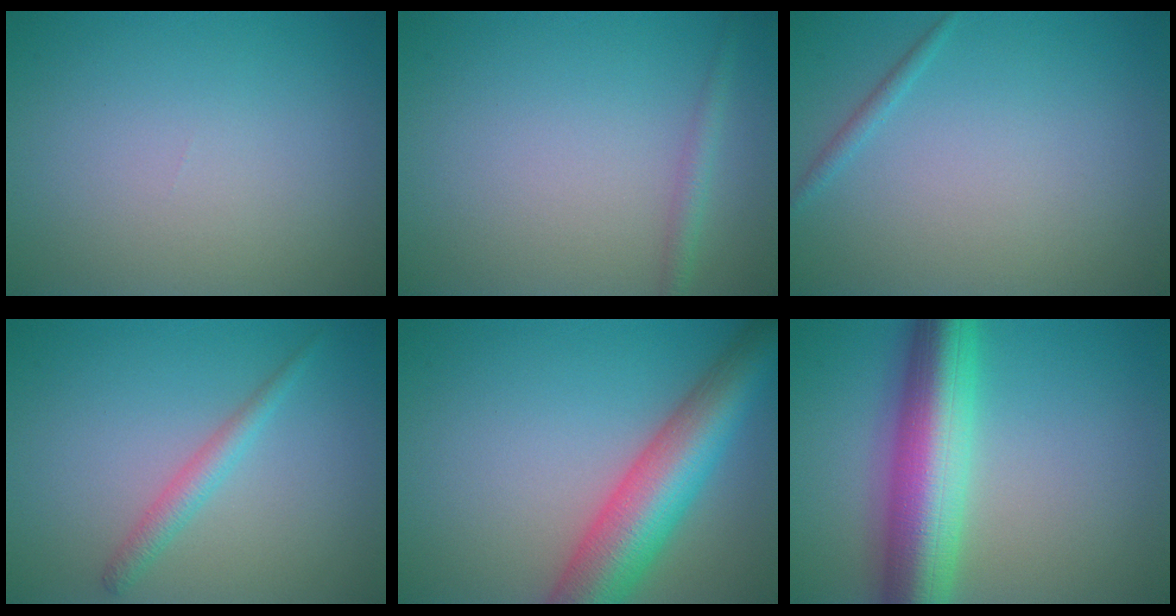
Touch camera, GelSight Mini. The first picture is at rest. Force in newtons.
{"total": 1.4, "press": 1.4, "slide": 0.0}
{"total": 0.8, "press": 0.8, "slide": 0.0}
{"total": 1.9, "press": 1.9, "slide": 0.1}
{"total": 9.0, "press": 9.0, "slide": 0.3}
{"total": 9.9, "press": 9.9, "slide": 0.2}